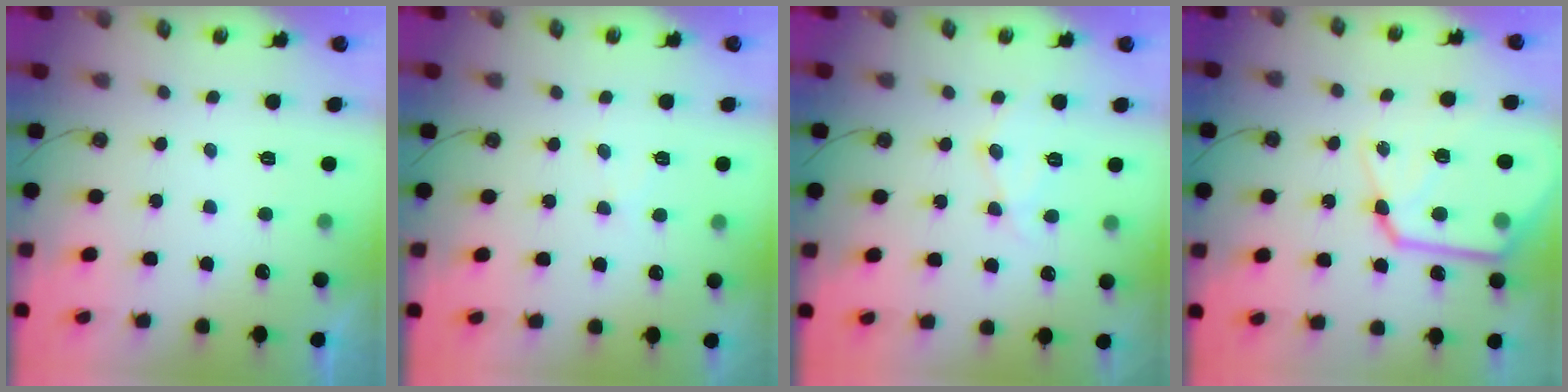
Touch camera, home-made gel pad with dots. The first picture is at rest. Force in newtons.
{"total": 6.0, "press": 5.9, "slide": 0.5}
{"total": 8.9, "press": 8.8, "slide": 0.8}
{"total": 18.9, "press": 18.8, "slide": 2.0}